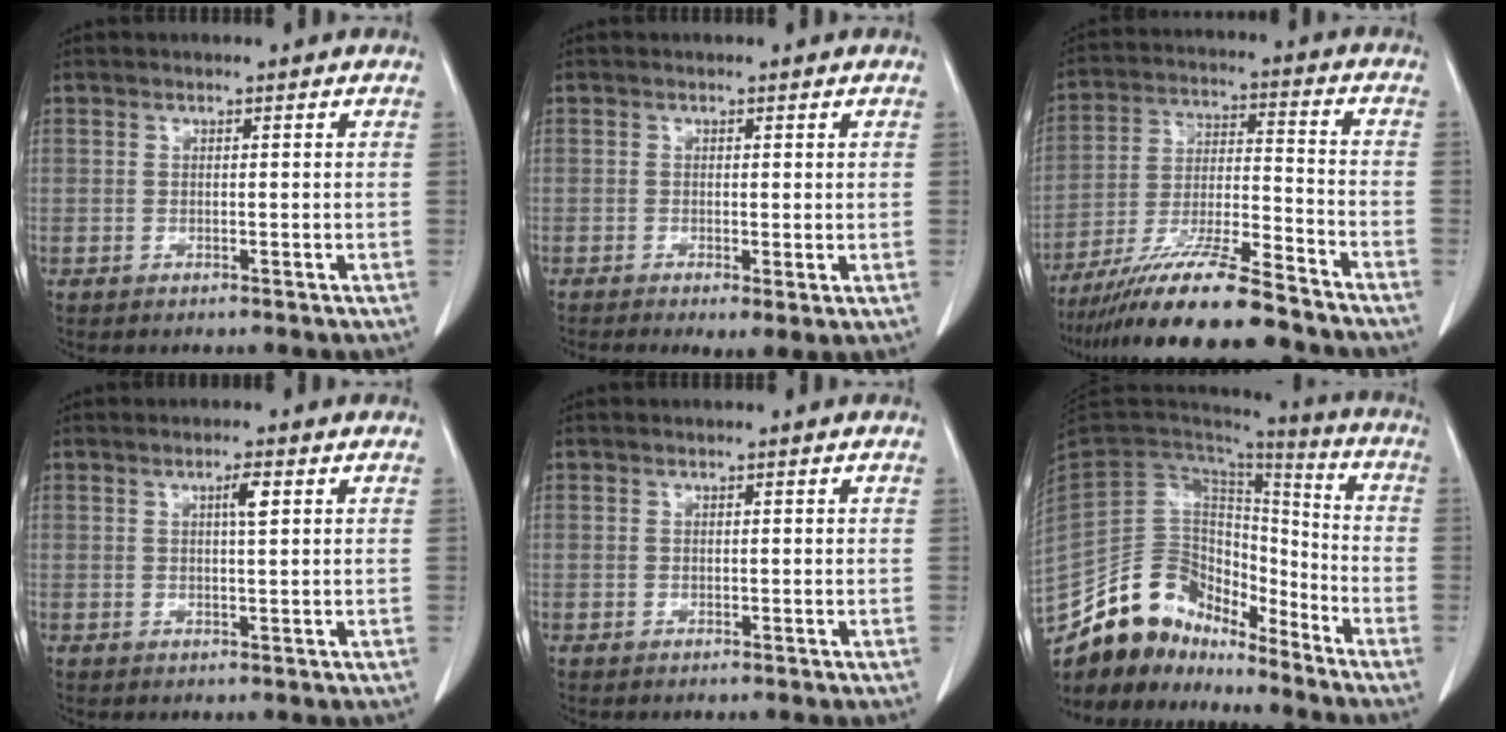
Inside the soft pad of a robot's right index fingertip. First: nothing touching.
{"total": 3.5, "force": [-1.2, 1.2, 3.1], "torque": [-0.046, -0.012, -0.017]}
{"total": 16.7, "force": [-14.0, 0.6, 9.2], "torque": [-0.180, -0.021, -0.245]}
{"total": 2.2, "force": [0.8, 0.1, 2.0], "torque": [-0.036, 0.000, 0.012]}
{"total": 0.0}
{"total": 15.4, "force": [-12.9, 7.0, 4.8], "torque": [-0.073, 0.060, -0.233]}